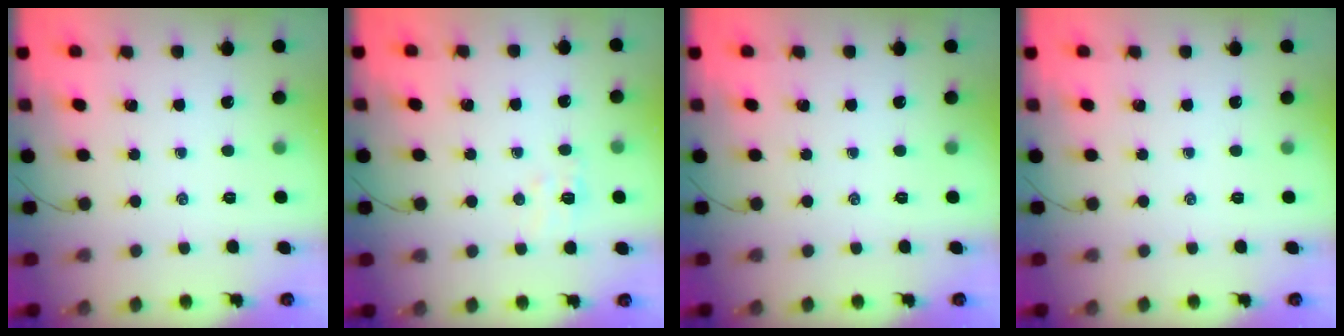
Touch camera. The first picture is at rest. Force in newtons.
{"total": 5.2, "press": 5.1, "slide": 1.1}
{"total": 0.0}
{"total": 0.0}